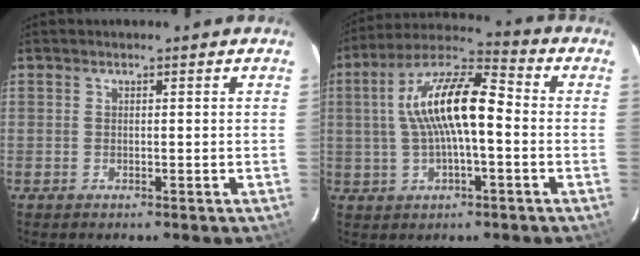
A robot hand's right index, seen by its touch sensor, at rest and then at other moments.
{"total": 14.0, "force": [0.1, 4.2, 13.3], "torque": [-0.249, 0.025, -0.003]}